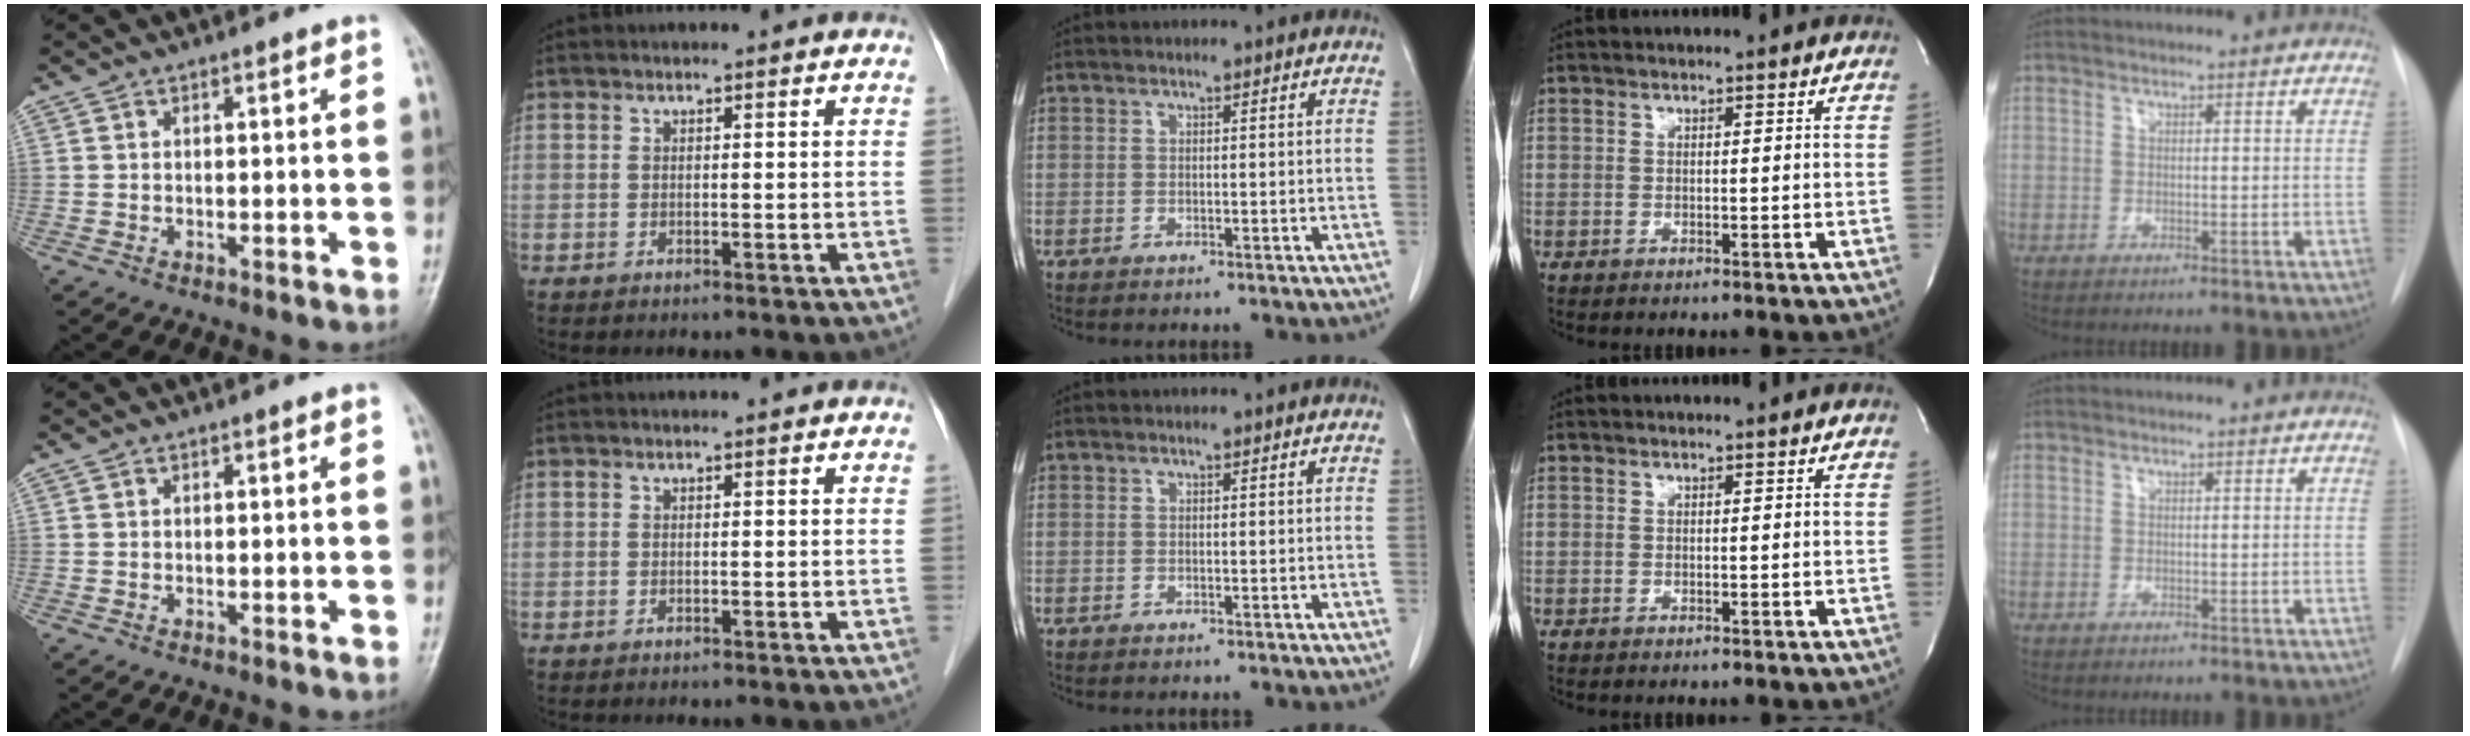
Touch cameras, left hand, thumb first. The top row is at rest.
{}